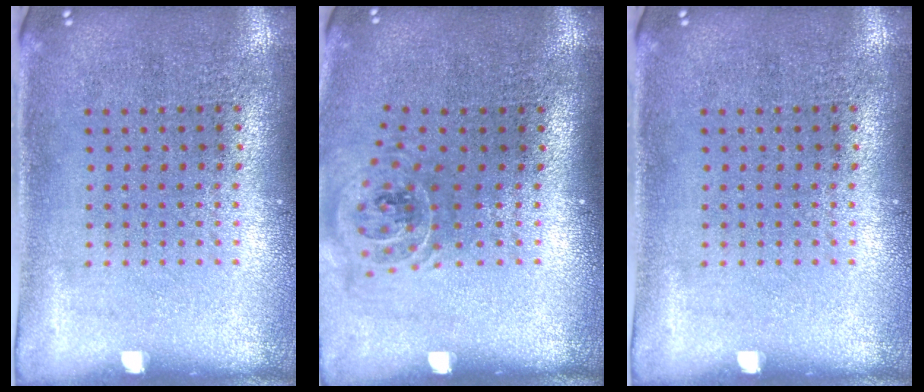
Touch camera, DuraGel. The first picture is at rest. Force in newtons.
{"total": 1.1, "press": 1.0, "slide": 0.3}
{"total": 0.0}